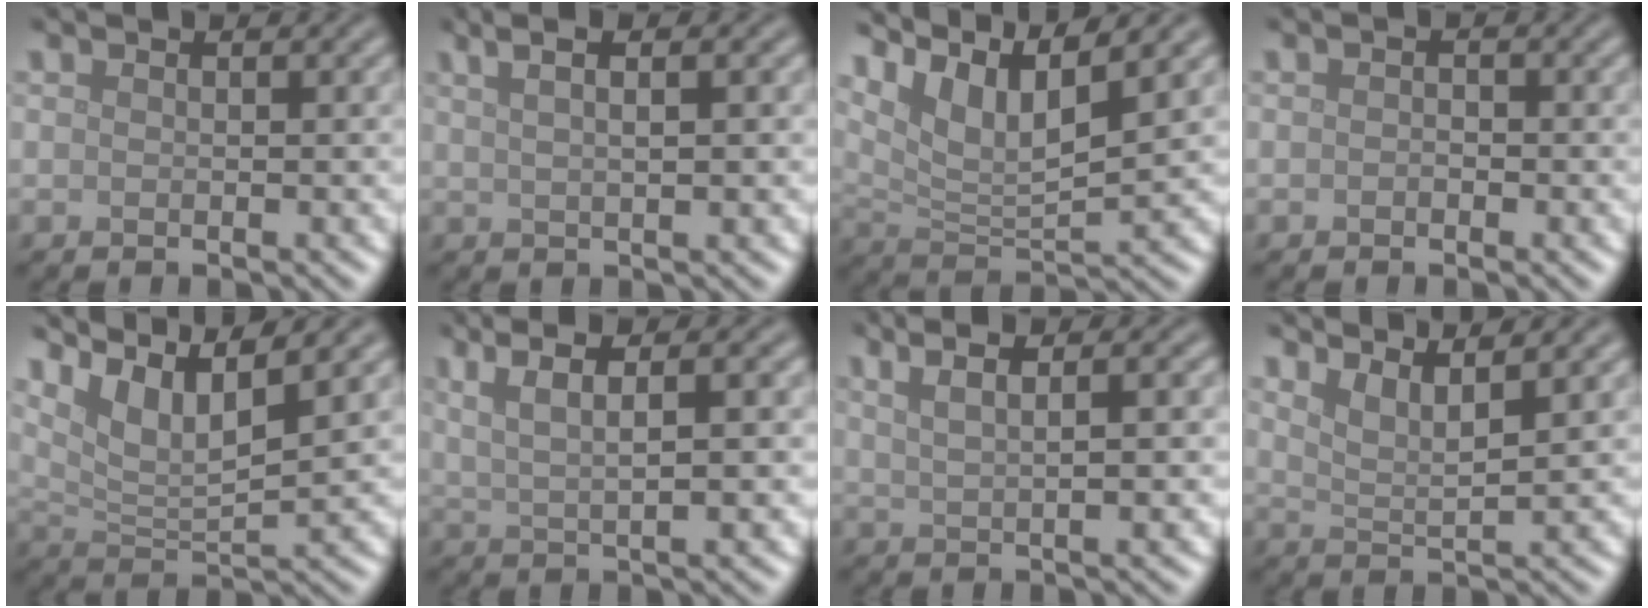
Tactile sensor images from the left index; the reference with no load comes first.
{"total": 4.8, "force": [2.5, 1.9, 3.7], "torque": [-0.037, 0.021, 0.016]}
{"total": 7.5, "force": [4.8, 2.1, 5.4], "torque": [-0.109, 0.002, 0.094]}
{"total": 0.8, "force": [-0.2, 0.6, 0.5], "torque": [-0.007, -0.002, -0.006]}
{"total": 6.6, "force": [4.2, 1.8, 4.7], "torque": [-0.097, 0.001, 0.085]}
{"total": 5.8, "force": [2.6, 1.5, 4.9], "torque": [-0.082, 0.010, 0.032]}
{"total": 5.9, "force": [2.8, 2.2, 4.6], "torque": [-0.057, 0.023, 0.023]}
{"total": 3.4, "force": [2.7, 0.7, 2.1], "torque": [-0.030, -0.001, 0.049]}